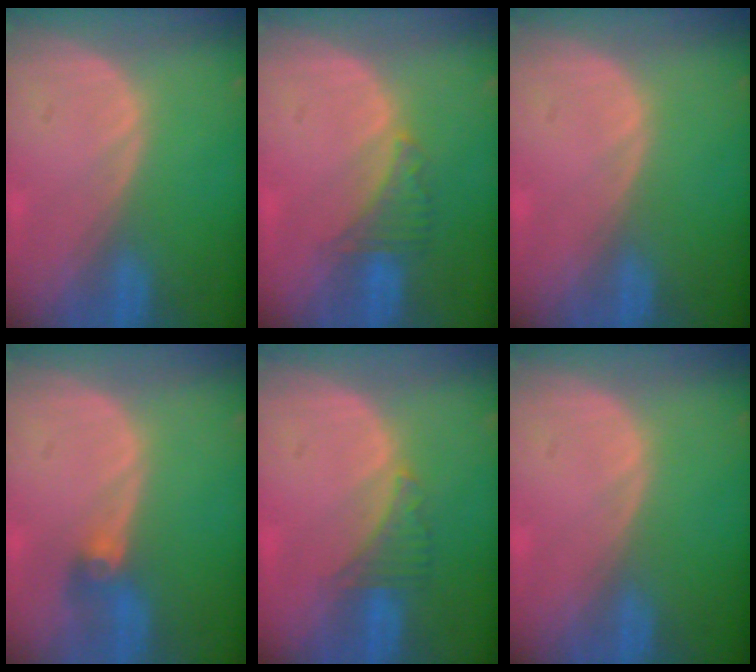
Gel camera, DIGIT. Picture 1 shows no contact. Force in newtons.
{"total": 3.3, "press": 3.2, "slide": 0.7}
{"total": 0.0}
{"total": 2.9, "press": 2.6, "slide": 1.4}
{"total": 2.9, "press": 2.9, "slide": 0.6}
{"total": 0.0}